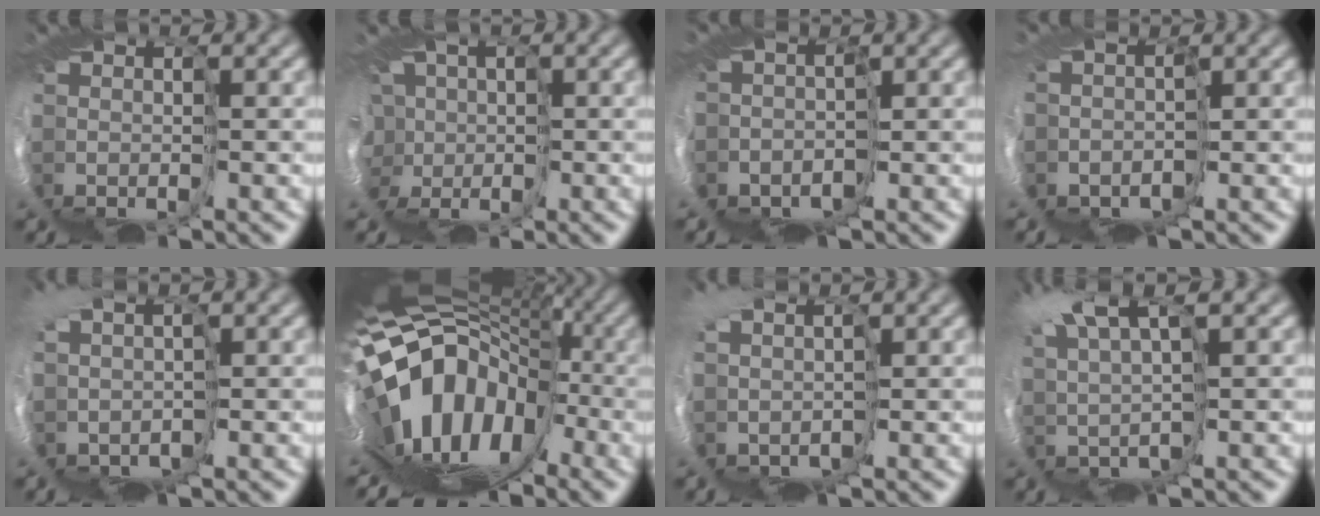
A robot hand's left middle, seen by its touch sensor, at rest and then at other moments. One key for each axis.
{"total": 8.4, "fx": -1.9, "fy": 7.3, "fz": 3.6, "tx": -0.112, "ty": 0.000, "tz": -0.062}
{"total": 7.2, "fx": -2.5, "fy": 5.4, "fz": 4.1, "tx": -0.081, "ty": -0.001, "tz": -0.035}
{"total": 5.9, "fx": -1.7, "fy": 4.3, "fz": 3.7, "tx": -0.065, "ty": -0.005, "tz": -0.021}
{"total": 4.7, "fx": 0.0, "fy": 3.1, "fz": 3.5, "tx": -0.081, "ty": -0.028, "tz": -0.006}
{"total": 13.4, "fx": -1.8, "fy": 8.8, "fz": 10.0, "tx": -0.171, "ty": 0.020, "tz": -0.036}
{"total": 4.3, "fx": 1.0, "fy": 3.1, "fz": 2.9, "tx": -0.066, "ty": -0.019, "tz": 0.008}
{"total": 5.2, "fx": 4.0, "fy": 0.5, "fz": 3.3, "tx": -0.095, "ty": 0.014, "tz": 0.066}